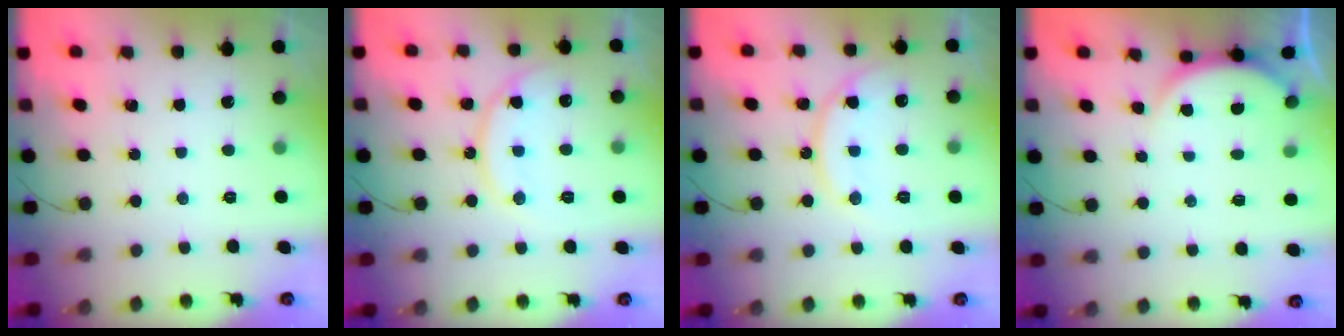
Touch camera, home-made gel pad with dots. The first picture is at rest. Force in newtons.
{"total": 12.4, "press": 12.4, "slide": 0.7}
{"total": 12.4, "press": 12.4, "slide": 0.7}
{"total": 3.7, "press": 3.6, "slide": 0.6}